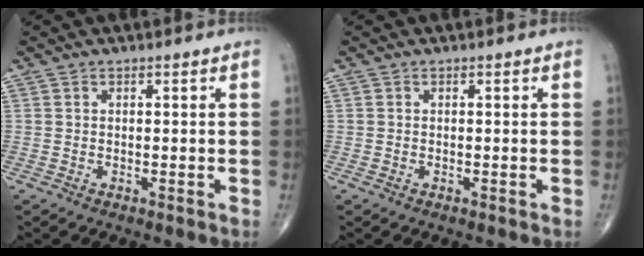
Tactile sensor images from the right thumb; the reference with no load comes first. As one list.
[{"total": 0.0}]